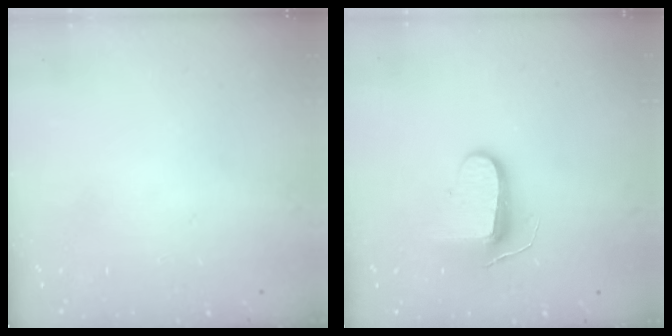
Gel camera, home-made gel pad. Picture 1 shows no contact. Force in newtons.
{"total": 10.4, "press": 10.3, "slide": 0.9}